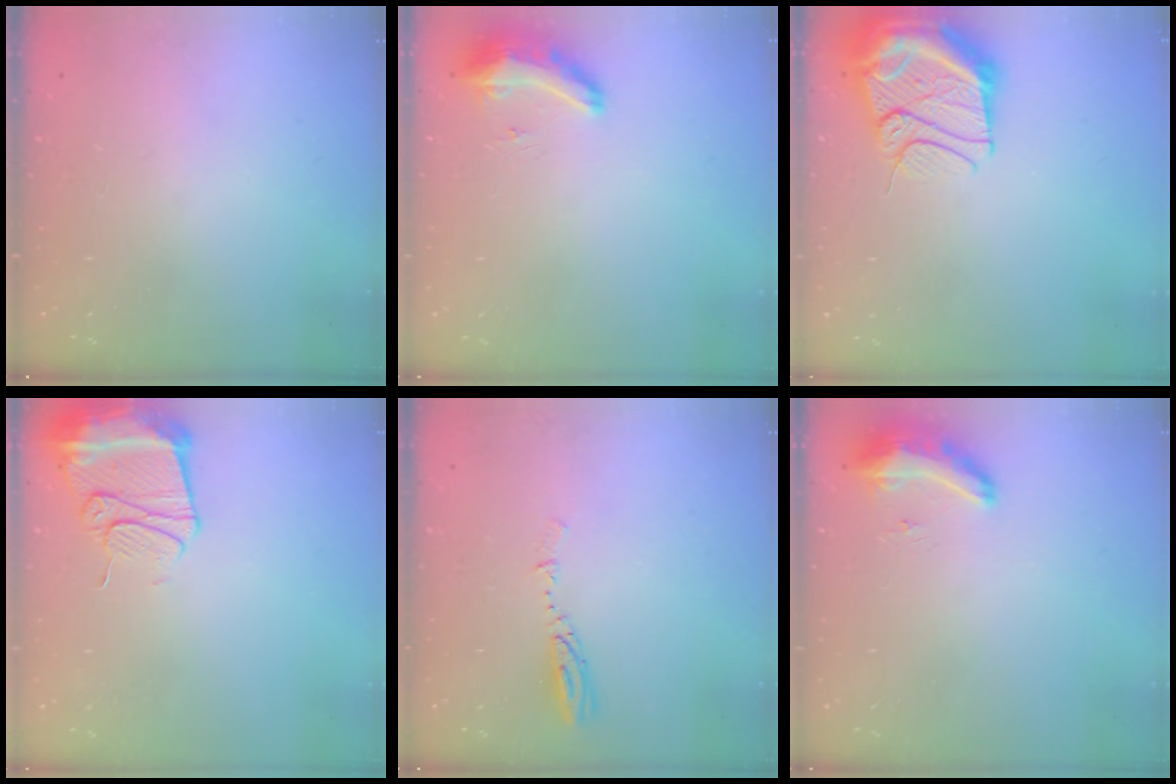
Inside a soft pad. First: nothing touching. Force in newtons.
{"total": 9.2, "press": 8.9, "slide": 2.4}
{"total": 17.9, "press": 16.5, "slide": 6.9}
{"total": 13.2, "press": 13.2, "slide": 1.4}
{"total": 3.7, "press": 3.7, "slide": 0.4}
{"total": 9.2, "press": 8.9, "slide": 2.4}